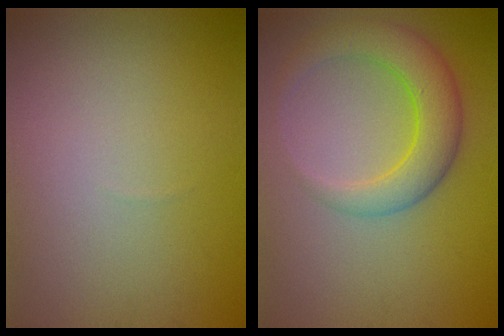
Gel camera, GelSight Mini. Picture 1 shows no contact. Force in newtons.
{"total": 5.1, "press": 5.1, "slide": 0.2}